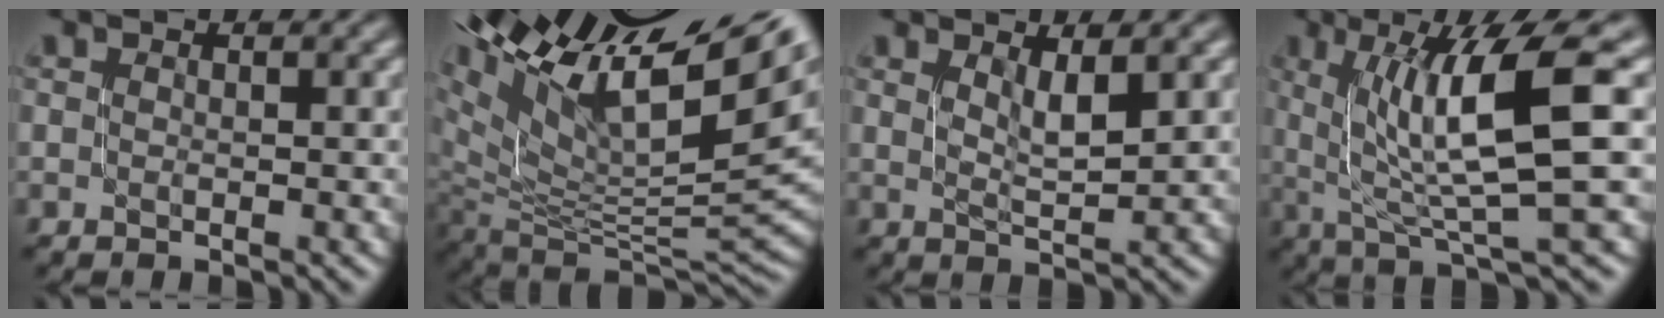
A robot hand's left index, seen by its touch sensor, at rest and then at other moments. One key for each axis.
{"total": 16.6, "fx": 9.3, "fy": 6.2, "fz": 12.2, "tx": -0.215, "ty": 0.021, "tz": 0.176}
{"total": 2.2, "fx": 1.1, "fy": 0.5, "fz": 1.9, "tx": -0.031, "ty": -0.007, "tz": 0.021}
{"total": 9.5, "fx": 1.8, "fy": 2.0, "fz": 9.1, "tx": -0.125, "ty": 0.000, "tz": 0.036}